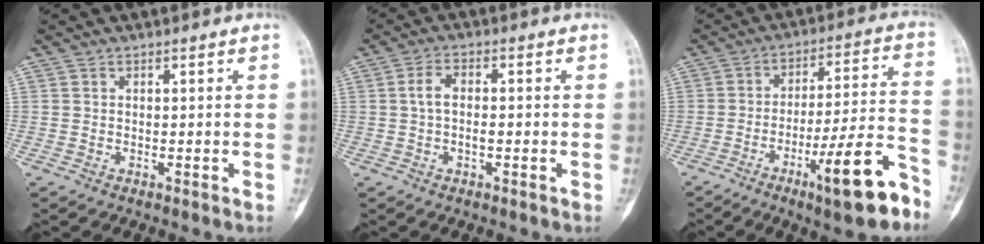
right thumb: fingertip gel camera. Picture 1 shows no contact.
{"total": 4.0, "force": [0.0, 2.1, 3.5], "torque": [-0.076, 0.017, -0.003]}
{"total": 16.1, "force": [-9.0, 2.7, 13.0], "torque": [-0.198, 0.058, -0.135]}